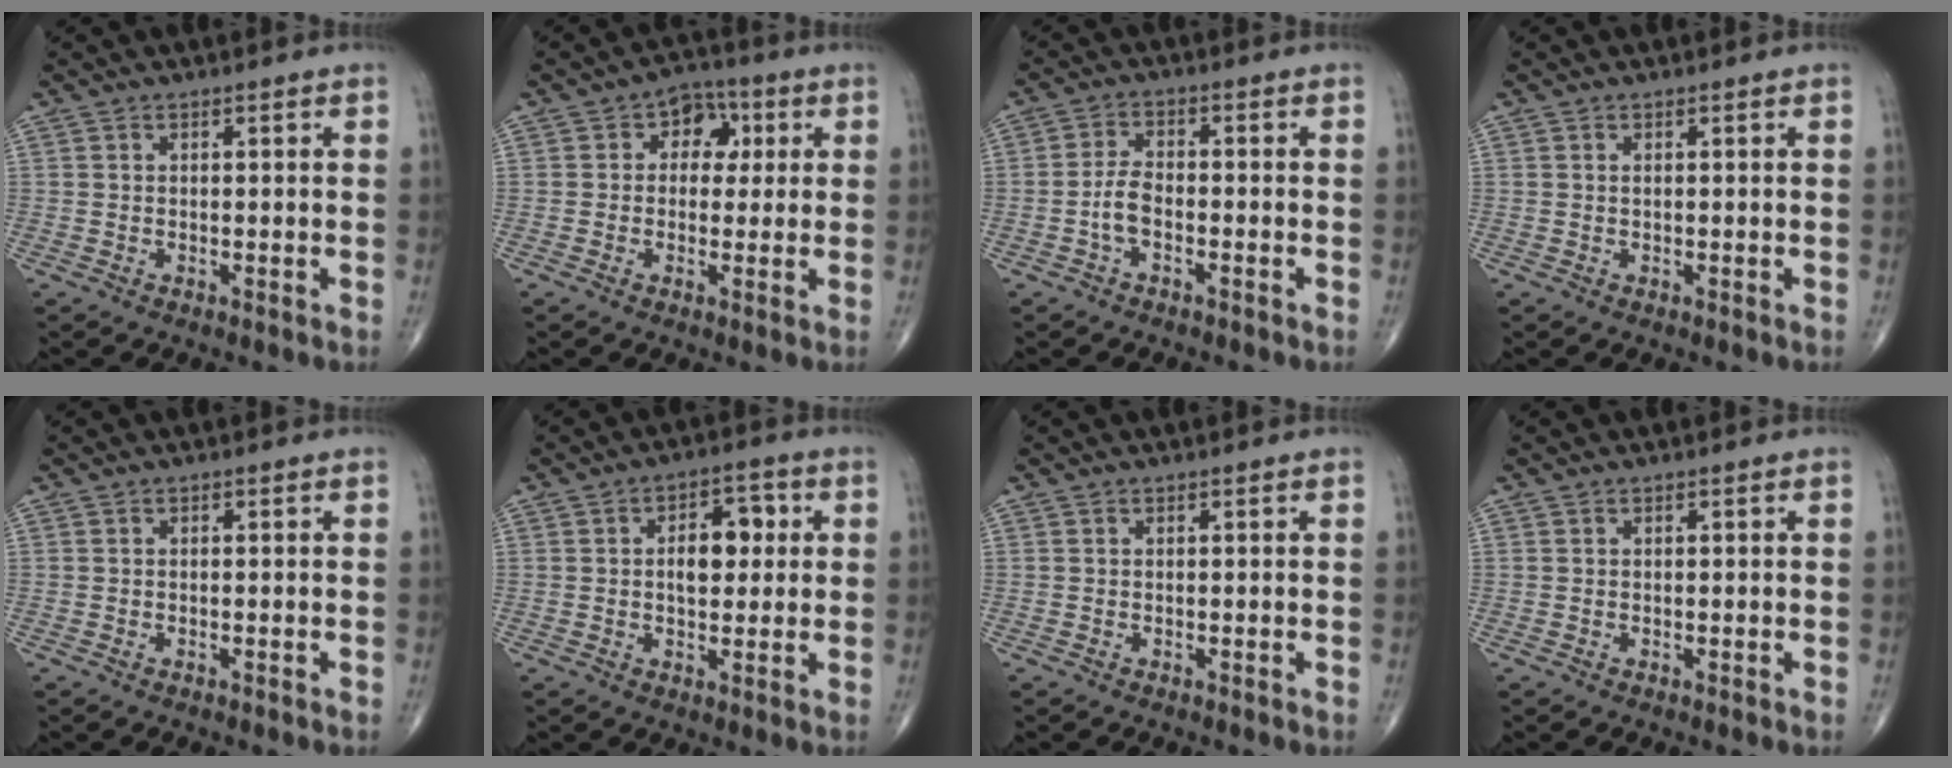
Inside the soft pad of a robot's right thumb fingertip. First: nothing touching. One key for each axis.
{"total": 6.5, "fx": 1.4, "fy": 4.9, "fz": 4.1, "tx": -0.016, "ty": 0.013, "tz": 0.011}
{"total": 4.0, "fx": -1.5, "fy": 1.9, "fz": 3.2, "tx": -0.066, "ty": 0.019, "tz": -0.034}
{"total": 0.0}
{"total": 0.0}
{"total": 7.7, "fx": 1.1, "fy": 4.5, "fz": 6.2, "tx": -0.063, "ty": 0.011, "tz": 0.013}
{"total": 0.0}
{"total": 0.0}